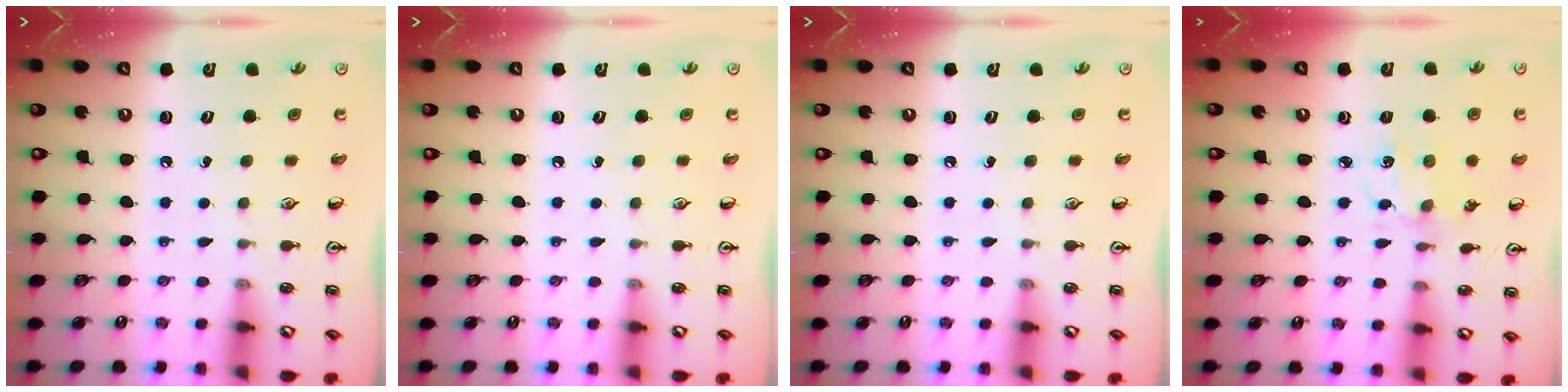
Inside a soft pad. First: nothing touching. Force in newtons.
{"total": 0.0}
{"total": 0.0}
{"total": 2.1, "press": 2.0, "slide": 0.6}